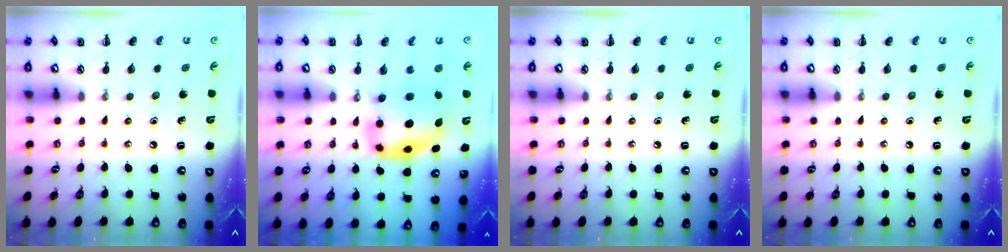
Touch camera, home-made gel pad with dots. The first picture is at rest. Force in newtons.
{"total": 5.9, "press": 5.7, "slide": 1.3}
{"total": 0.0}
{"total": 0.0}